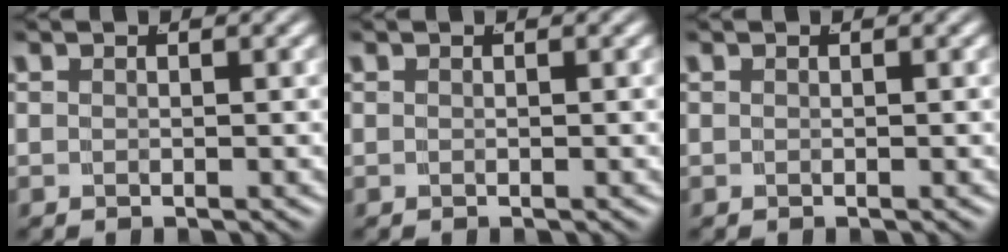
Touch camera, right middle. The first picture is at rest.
{"total": 0.0}
{"total": 0.0}